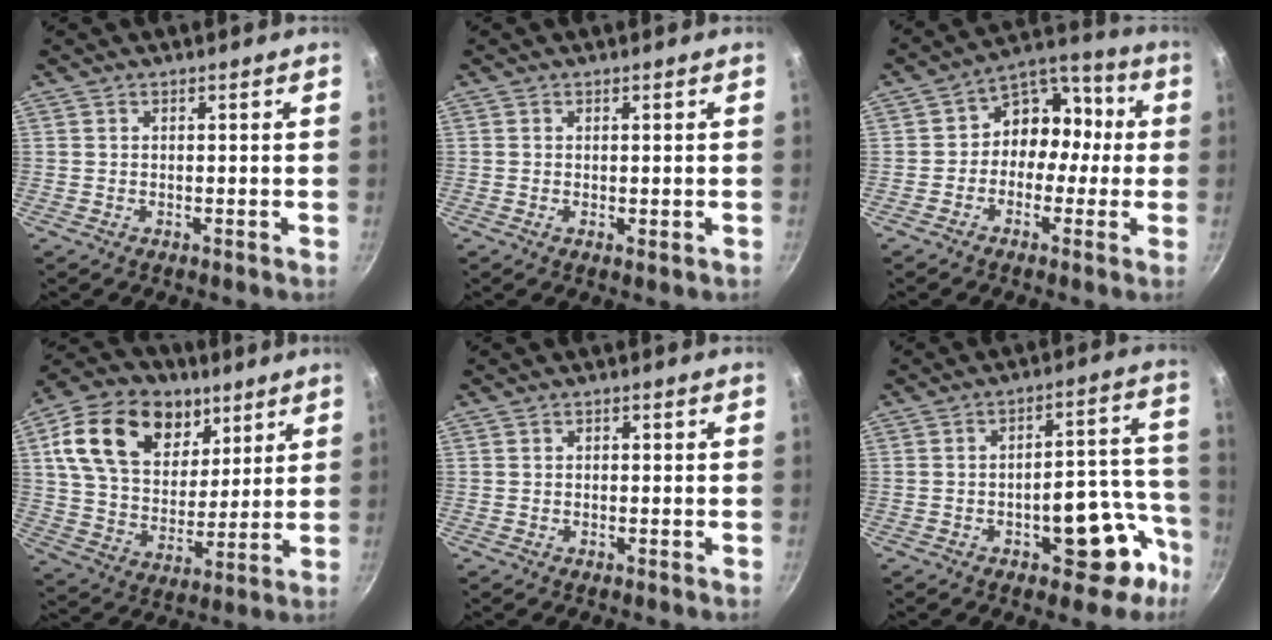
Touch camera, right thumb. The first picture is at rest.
{"total": 0.9, "force": [0.0, 0.3, 0.8], "torque": [-0.011, -0.004, -0.002]}
{"total": 10.4, "force": [-0.9, 8.6, 5.9], "torque": [-0.030, 0.044, -0.037]}
{"total": 21.7, "force": [9.6, 14.9, 12.6], "torque": [-0.197, -0.025, 0.162]}
{"total": 0.5, "force": [-0.2, 0.5, 0.1], "torque": [-0.002, 0.003, -0.003]}
{"total": 14.3, "force": [-6.3, 7.3, 10.5], "torque": [-0.065, 0.068, -0.074]}